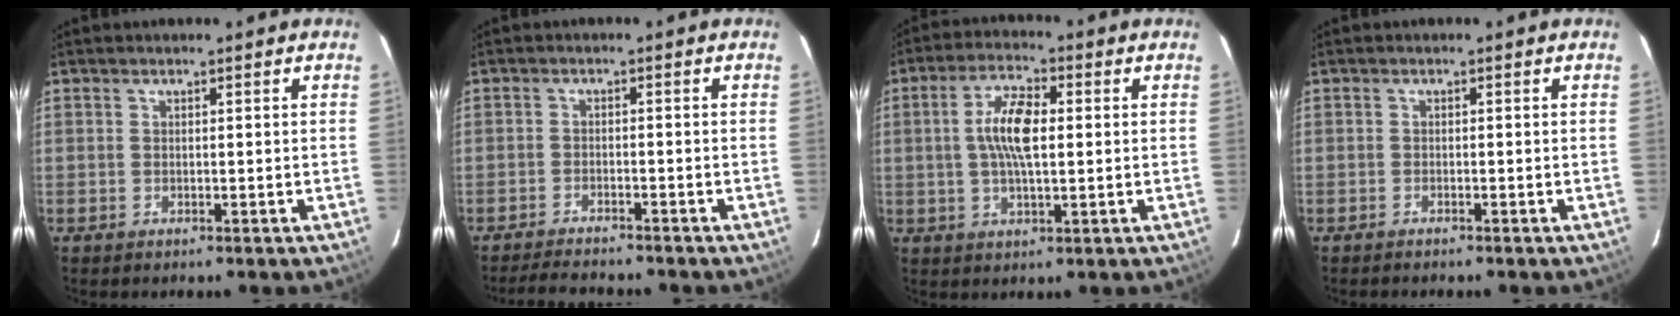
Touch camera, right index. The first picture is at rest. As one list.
[{"total": 7.3, "force": [-6.7, 1.2, 2.6], "torque": [-0.068, -0.008, -0.105]}, {"total": 8.4, "force": [0.8, 3.0, 7.8], "torque": [-0.149, 0.011, 0.013]}, {"total": 1.1, "force": [-1.0, 0.2, 0.3], "torque": [-0.015, 0.000, -0.020]}]